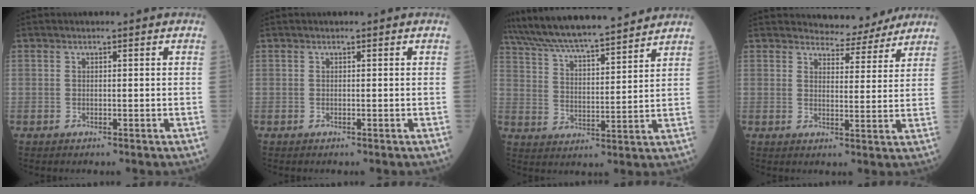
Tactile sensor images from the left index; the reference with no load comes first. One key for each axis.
{"total": 0.0}
{"total": 18.8, "fx": 16.9, "fy": 1.6, "fz": 8.1, "tx": -0.144, "ty": 0.022, "tz": 0.269}
{"total": 6.3, "fx": 6.1, "fy": 1.3, "fz": 0.5, "tx": -0.010, "ty": -0.004, "tz": 0.077}